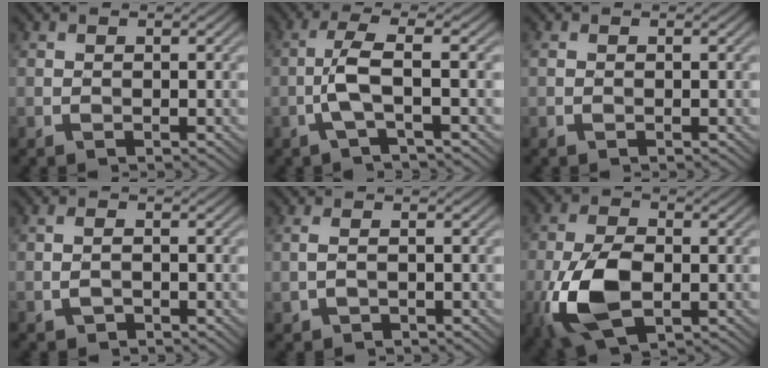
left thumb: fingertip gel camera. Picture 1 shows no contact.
{"total": 4.1, "force": [-1.2, 0.2, 3.9], "torque": [-0.087, 0.016, -0.032]}
{"total": 0.7, "force": [0.1, 0.5, 0.4], "torque": [-0.014, 0.004, 0.001]}
{"total": 1.3, "force": [-0.6, 0.6, 1.0], "torque": [-0.023, 0.002, -0.013]}
{"total": 1.4, "force": [-0.1, 0.6, 1.3], "torque": [-0.037, 0.002, 0.000]}
{"total": 11.5, "force": [-3.2, 6.3, 9.1], "torque": [-0.221, -0.016, -0.066]}